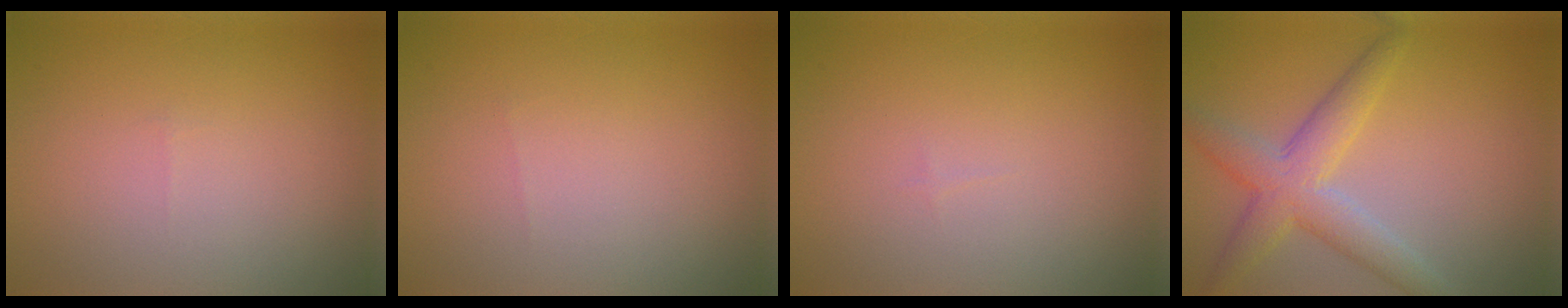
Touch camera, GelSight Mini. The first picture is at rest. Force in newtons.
{"total": 0.0}
{"total": 0.0}
{"total": 4.9, "press": 4.9, "slide": 0.1}